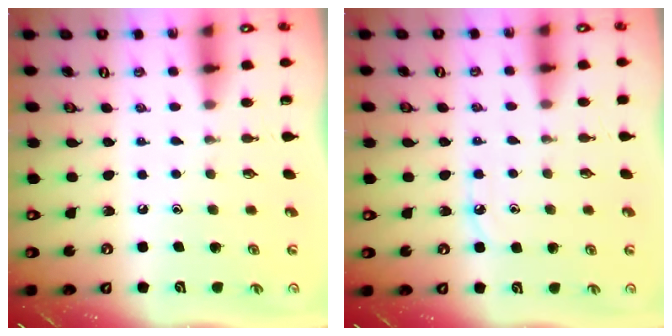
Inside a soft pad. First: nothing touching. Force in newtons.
{"total": 4.5, "press": 4.5, "slide": 0.4}